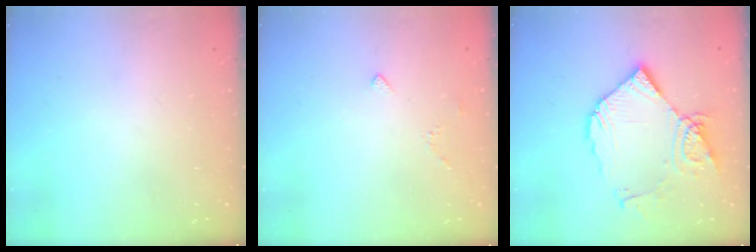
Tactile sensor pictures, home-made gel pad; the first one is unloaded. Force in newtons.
{"total": 3.0, "press": 2.9, "slide": 0.7}
{"total": 15.0, "press": 14.9, "slide": 1.9}